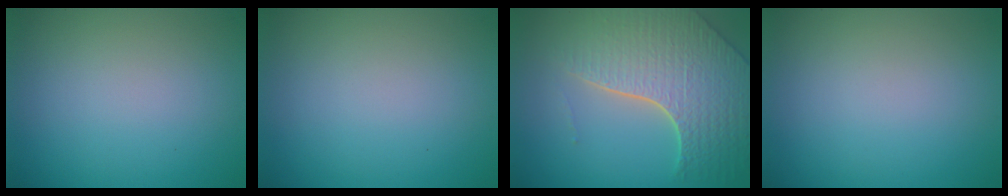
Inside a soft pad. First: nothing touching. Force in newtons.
{"total": 0.0}
{"total": 8.1, "press": 5.7, "slide": 5.7}
{"total": 0.0}